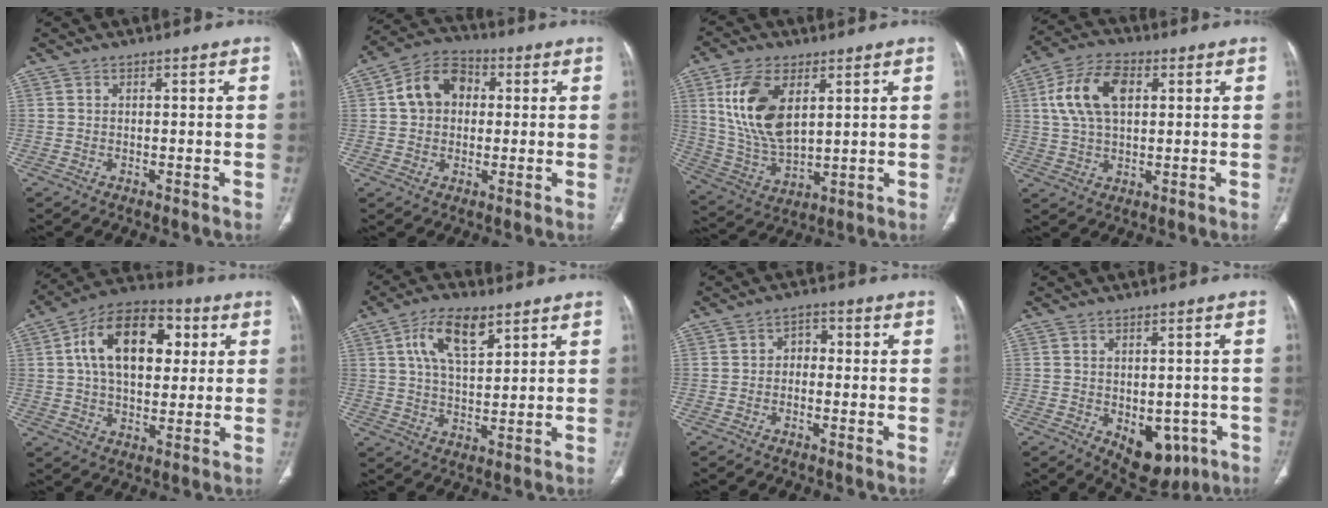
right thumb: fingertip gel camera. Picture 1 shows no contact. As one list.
[{"total": 10.2, "force": [1.7, 7.9, 6.3], "torque": [-0.089, 0.021, 0.018]}, {"total": 15.1, "force": [5.0, 8.0, 11.8], "torque": [-0.229, -0.020, 0.108]}, {"total": 11.7, "force": [3.0, 6.8, 9.0], "torque": [-0.173, 0.013, 0.054]}, {"total": 18.2, "force": [4.3, 11.0, 13.9], "torque": [-0.196, 0.012, 0.063]}, {"total": 10.0, "force": [4.8, 4.6, 7.5], "torque": [-0.125, -0.014, 0.089]}, {"total": 3.0, "force": [-0.5, 2.3, 1.9], "torque": [-0.013, 0.017, -0.021]}, {"total": 9.6, "force": [-3.3, 6.0, 6.8], "torque": [-0.056, 0.007, -0.026]}]